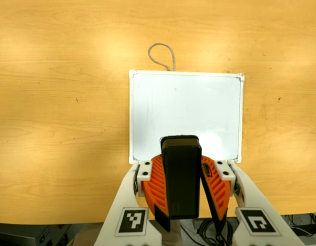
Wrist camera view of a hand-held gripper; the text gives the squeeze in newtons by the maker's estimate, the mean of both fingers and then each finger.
{"total": 9.4, "left": 9.4, "right": 9.5}